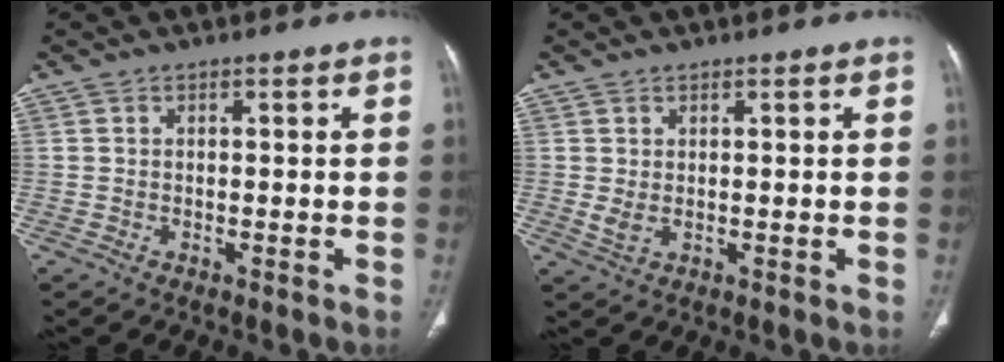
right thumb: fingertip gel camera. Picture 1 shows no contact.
{"total": 2.4, "force": [0.4, 1.2, 2.0], "torque": [-0.039, -0.006, 0.016]}